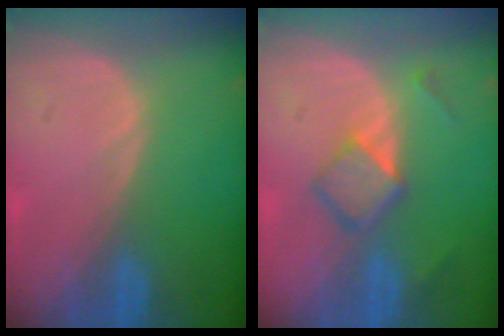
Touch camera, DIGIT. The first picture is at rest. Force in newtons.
{"total": 4.9, "press": 4.6, "slide": 1.8}